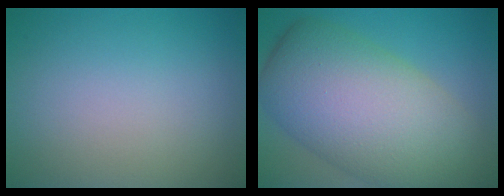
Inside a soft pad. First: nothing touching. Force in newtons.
{"total": 13.3, "press": 13.3, "slide": 0.9}